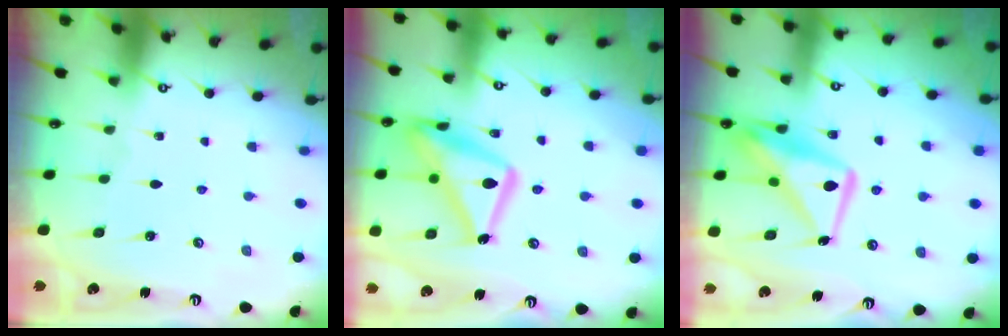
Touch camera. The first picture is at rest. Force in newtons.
{"total": 19.2, "press": 19.2, "slide": 1.4}
{"total": 15.2, "press": 15.1, "slide": 1.4}